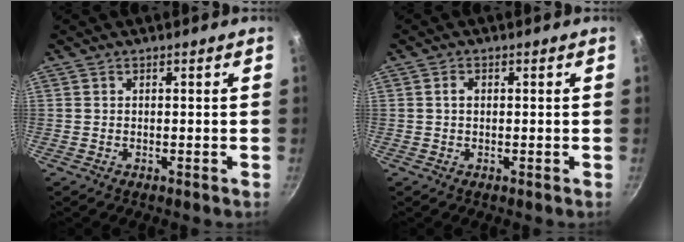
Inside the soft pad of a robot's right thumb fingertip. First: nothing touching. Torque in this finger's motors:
{"motor_torque": [-0.08, 0.18, 0.18, 0.15, 0.02]}